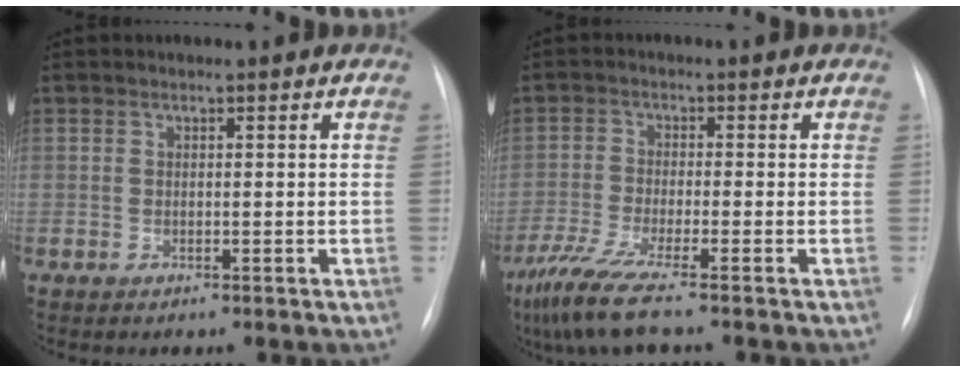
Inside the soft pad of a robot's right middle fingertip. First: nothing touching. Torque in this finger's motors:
{"motor_torque": [1.21, -0.93, 0.42, 0.16]}